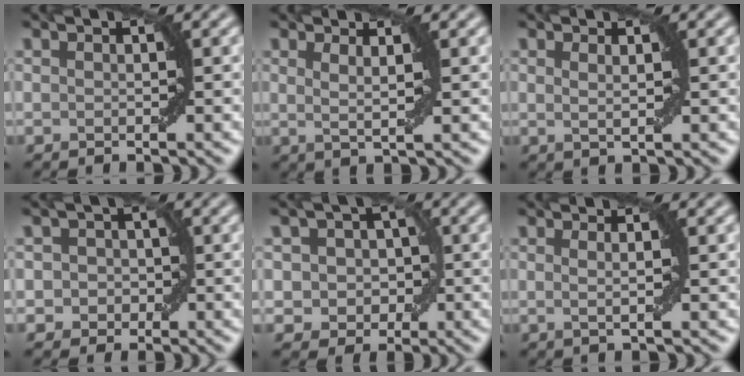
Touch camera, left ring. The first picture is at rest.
{"total": 2.1, "force": [0.9, 0.5, 1.8], "torque": [-0.029, -0.004, 0.013]}
{"total": 1.1, "force": [0.5, 0.2, 1.0], "torque": [-0.016, -0.001, 0.008]}
{"total": 2.4, "force": [-0.1, 2.3, 0.9], "torque": [0.007, 0.007, -0.013]}
{"total": 4.1, "force": [0.3, 3.5, 2.0], "torque": [-0.010, 0.017, -0.015]}
{"total": 1.6, "force": [0.2, 0.4, 1.5], "torque": [-0.021, -0.003, -0.002]}